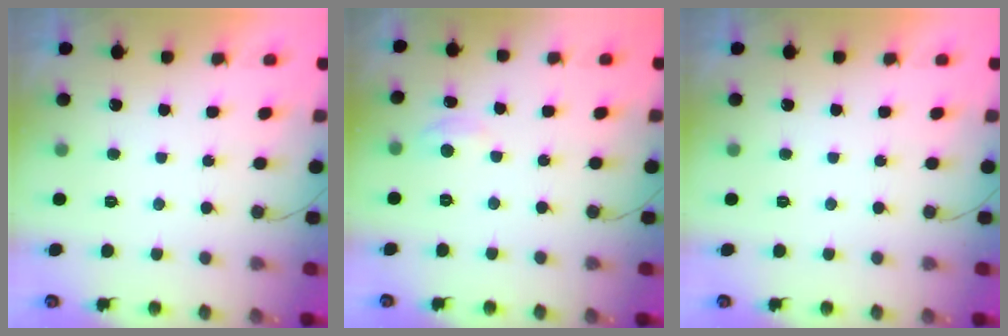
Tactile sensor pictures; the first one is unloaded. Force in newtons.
{"total": 3.3, "press": 3.2, "slide": 0.4}
{"total": 0.0}